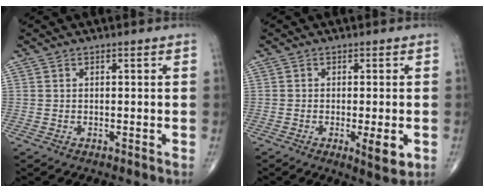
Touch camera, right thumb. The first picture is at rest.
{"total": 5.0, "force": [-1.4, 1.3, 4.6], "torque": [-0.067, -0.011, -0.020]}